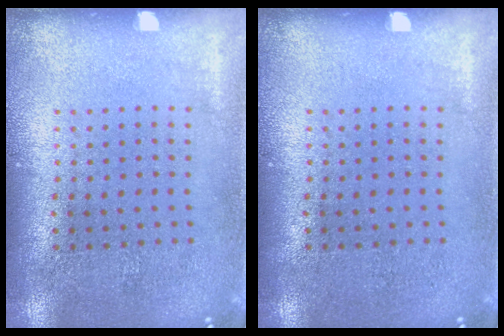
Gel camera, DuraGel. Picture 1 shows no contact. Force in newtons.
{"total": 0.0}